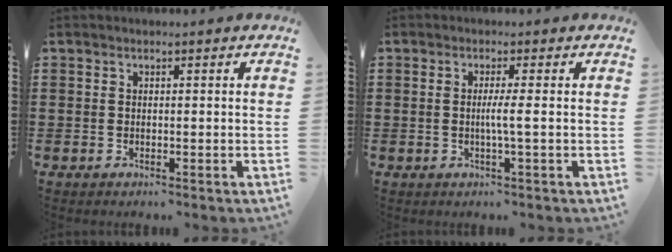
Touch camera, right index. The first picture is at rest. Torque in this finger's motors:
{"motor_torque": [0.74, 0.04, 0.12, 0.08]}